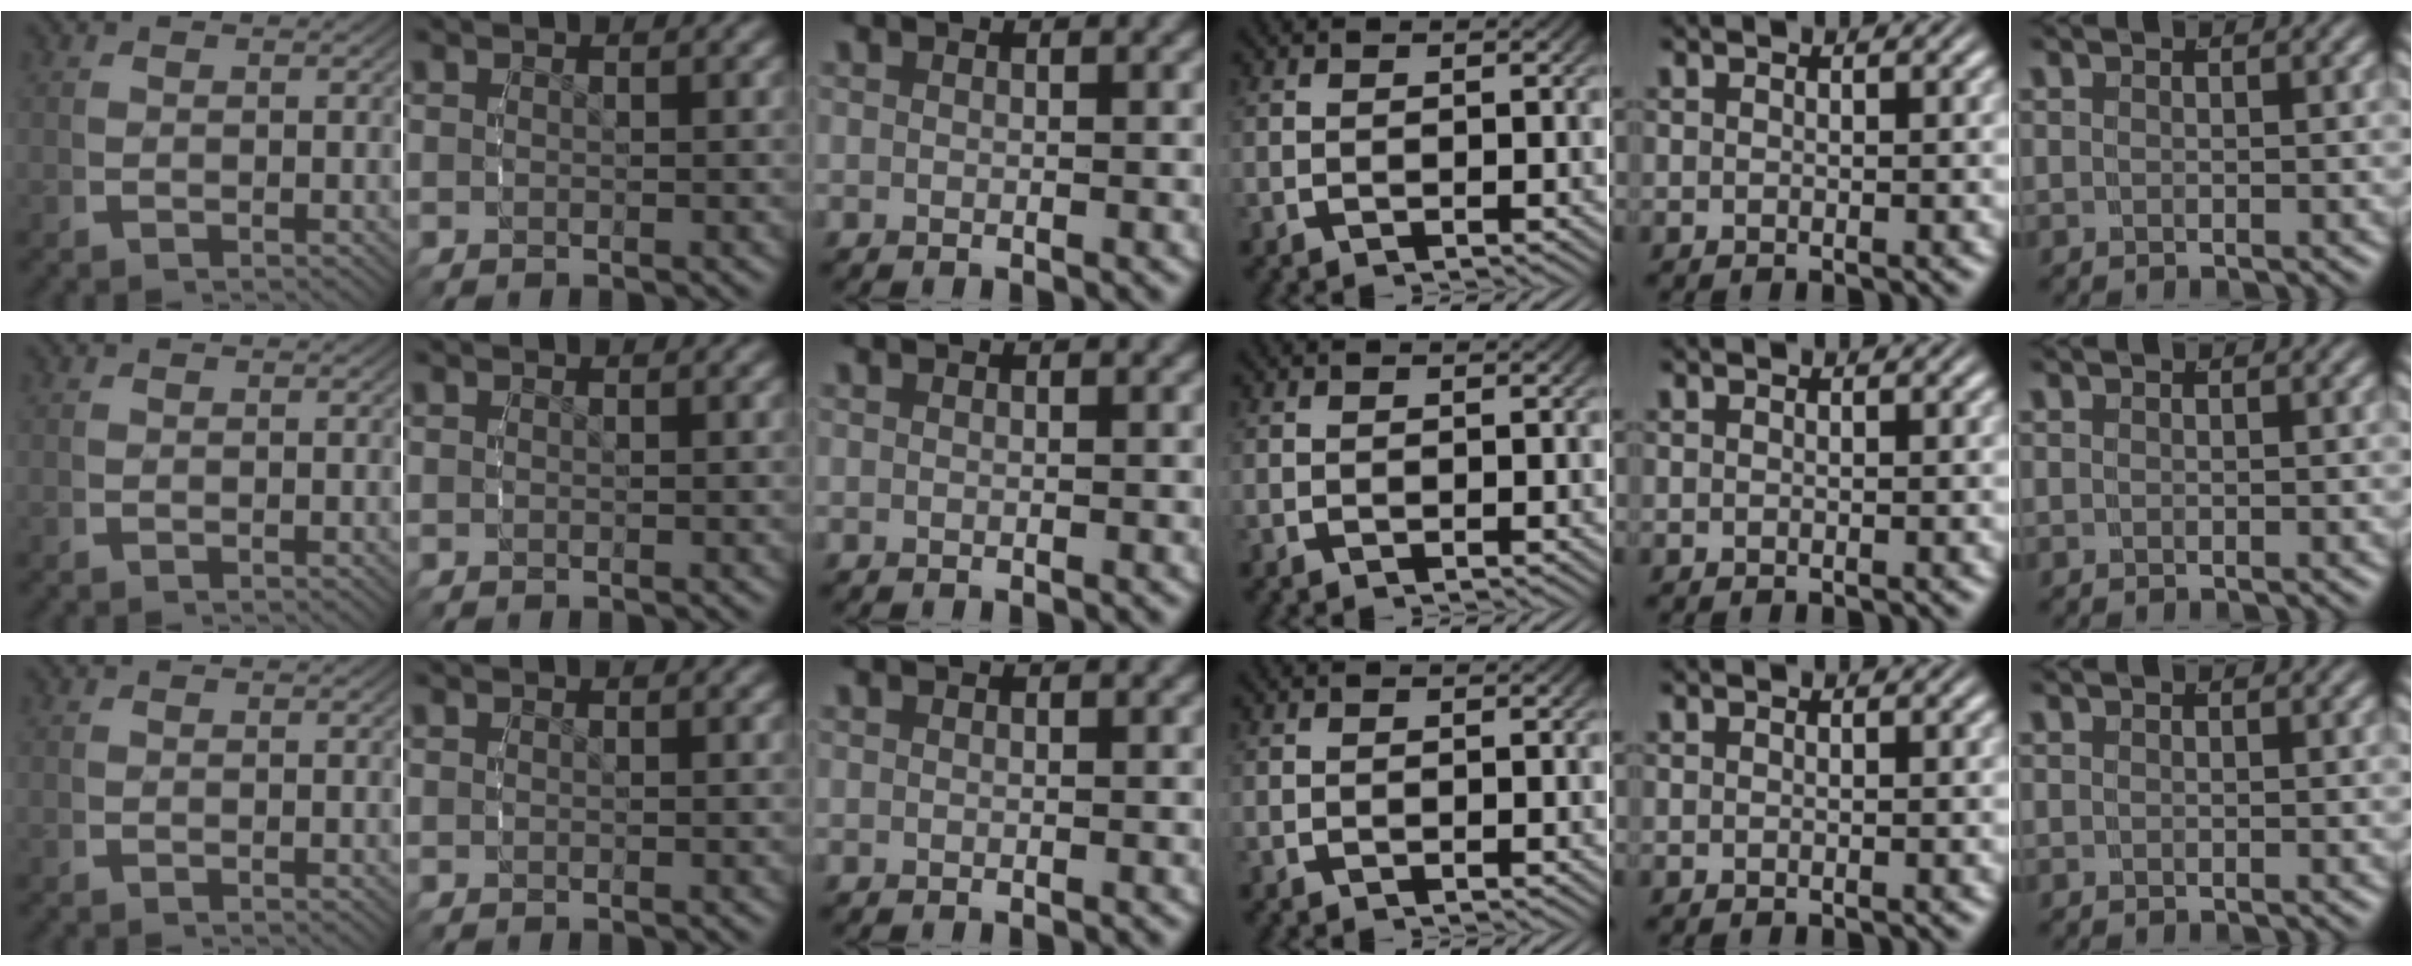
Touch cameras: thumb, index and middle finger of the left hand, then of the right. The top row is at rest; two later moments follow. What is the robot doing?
{"motion": "reach", "object": "toothpaste"}